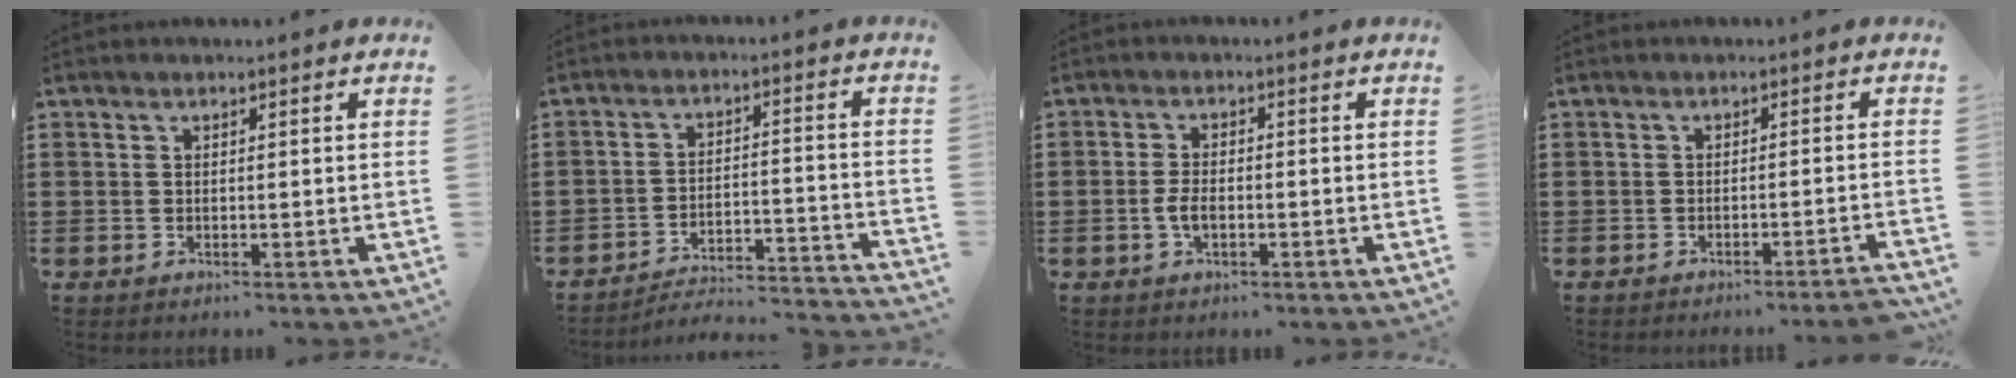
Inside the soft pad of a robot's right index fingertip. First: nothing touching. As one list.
[{"total": 3.0, "force": [-2.9, 0.0, 0.9], "torque": [-0.027, -0.014, -0.065]}, {"total": 2.7, "force": [-0.8, 1.2, 2.4], "torque": [-0.061, -0.007, -0.017]}, {"total": 1.7, "force": [-1.5, -0.4, 0.6], "torque": [-0.010, 0.001, -0.029]}]